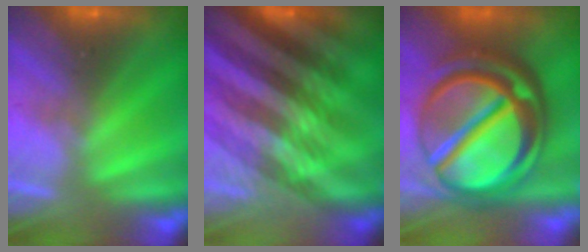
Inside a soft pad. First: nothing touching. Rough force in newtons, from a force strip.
{"total": 5.3}
{"total": 7.4}